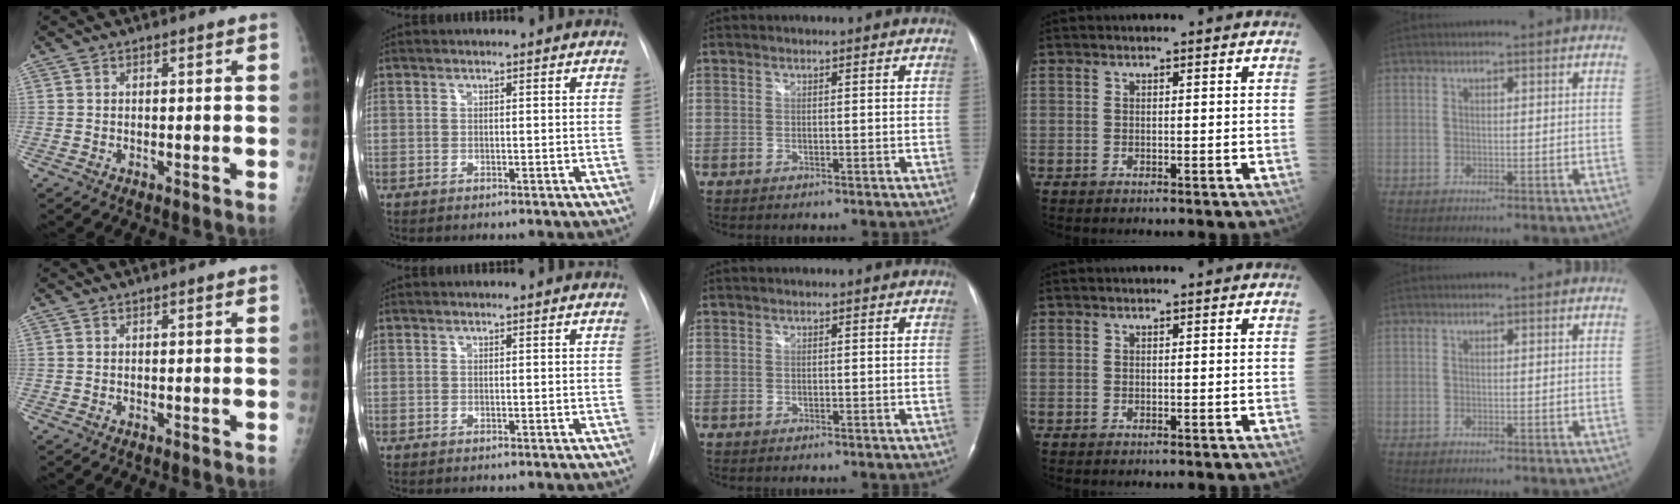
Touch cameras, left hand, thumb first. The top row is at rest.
{}